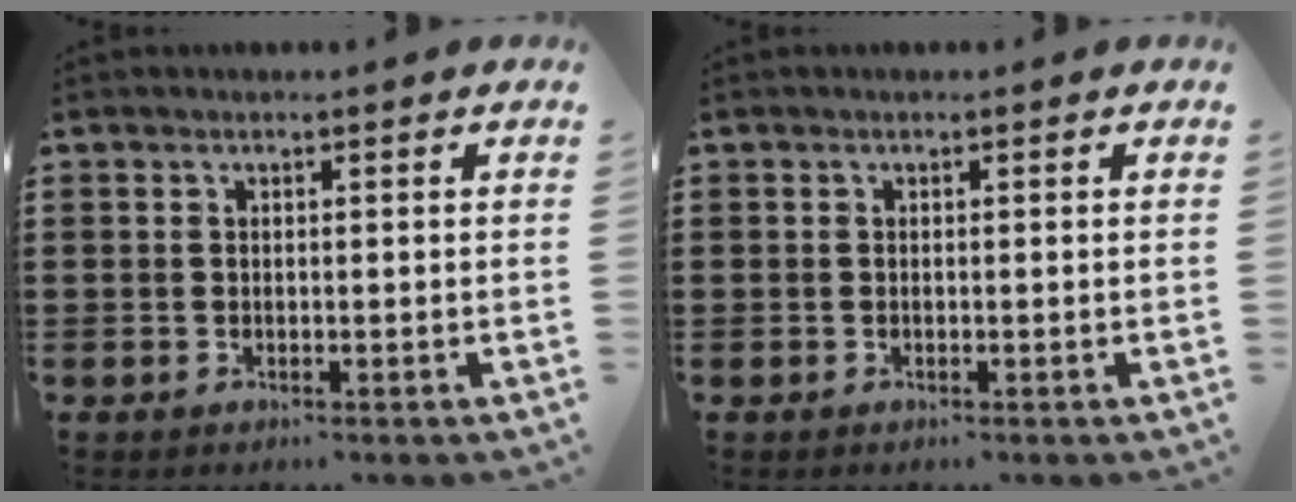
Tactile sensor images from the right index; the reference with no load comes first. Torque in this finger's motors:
{"motor_torque": [1.22, 0.92, 0.02, 0.00]}